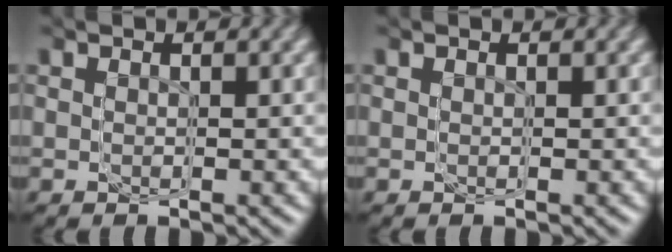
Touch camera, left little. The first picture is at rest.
{"total": 0.0}